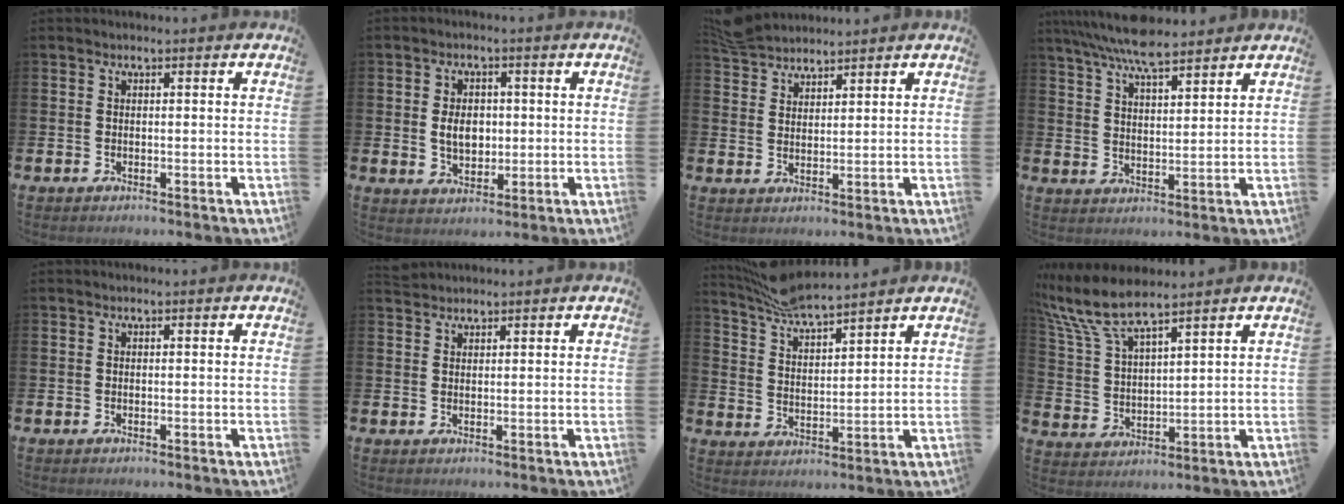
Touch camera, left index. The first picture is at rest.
{"total": 4.3, "force": [0.4, 3.1, 3.0], "torque": [-0.042, 0.004, -0.001]}
{"total": 4.6, "force": [4.5, 0.9, 0.2], "torque": [-0.012, -0.017, 0.085]}
{"total": 7.3, "force": [6.7, 1.2, 2.6], "torque": [-0.062, -0.029, 0.121]}
{"total": 0.0}
{"total": 1.8, "force": [1.7, 0.4, 0.0], "torque": [0.010, -0.003, 0.029]}
{"total": 6.6, "force": [6.4, 0.6, 1.8], "torque": [-0.057, -0.033, 0.115]}
{"total": 8.3, "force": [7.3, 1.7, 3.7], "torque": [-0.102, -0.025, 0.131]}